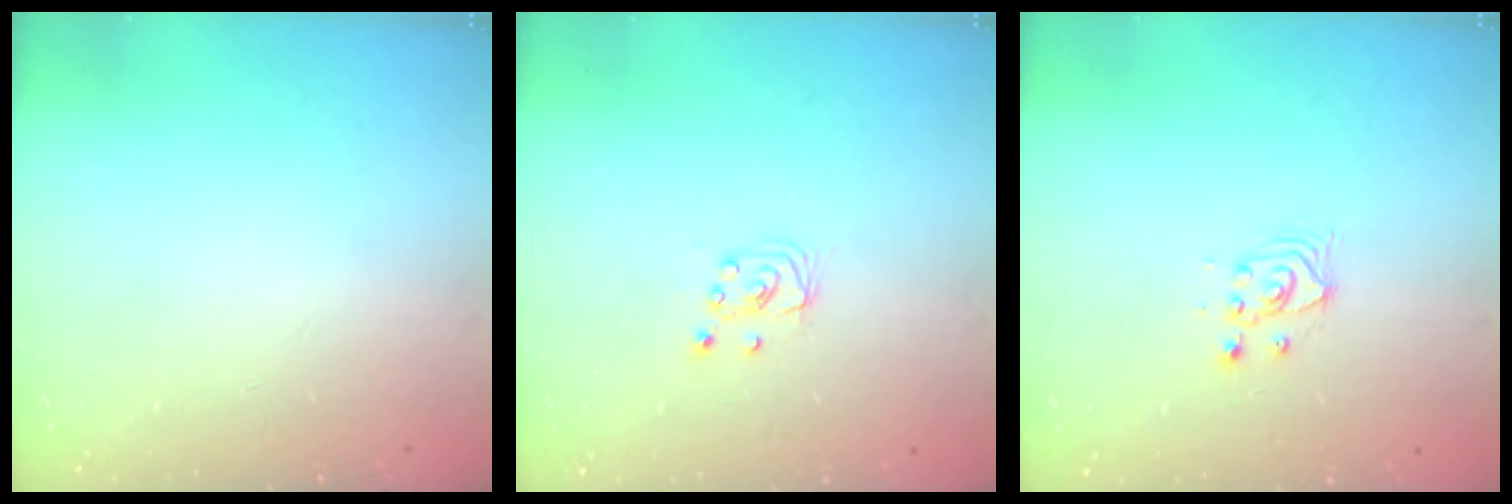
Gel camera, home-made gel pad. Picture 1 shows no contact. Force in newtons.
{"total": 2.7, "press": 2.7, "slide": 0.2}
{"total": 3.6, "press": 3.6, "slide": 0.3}